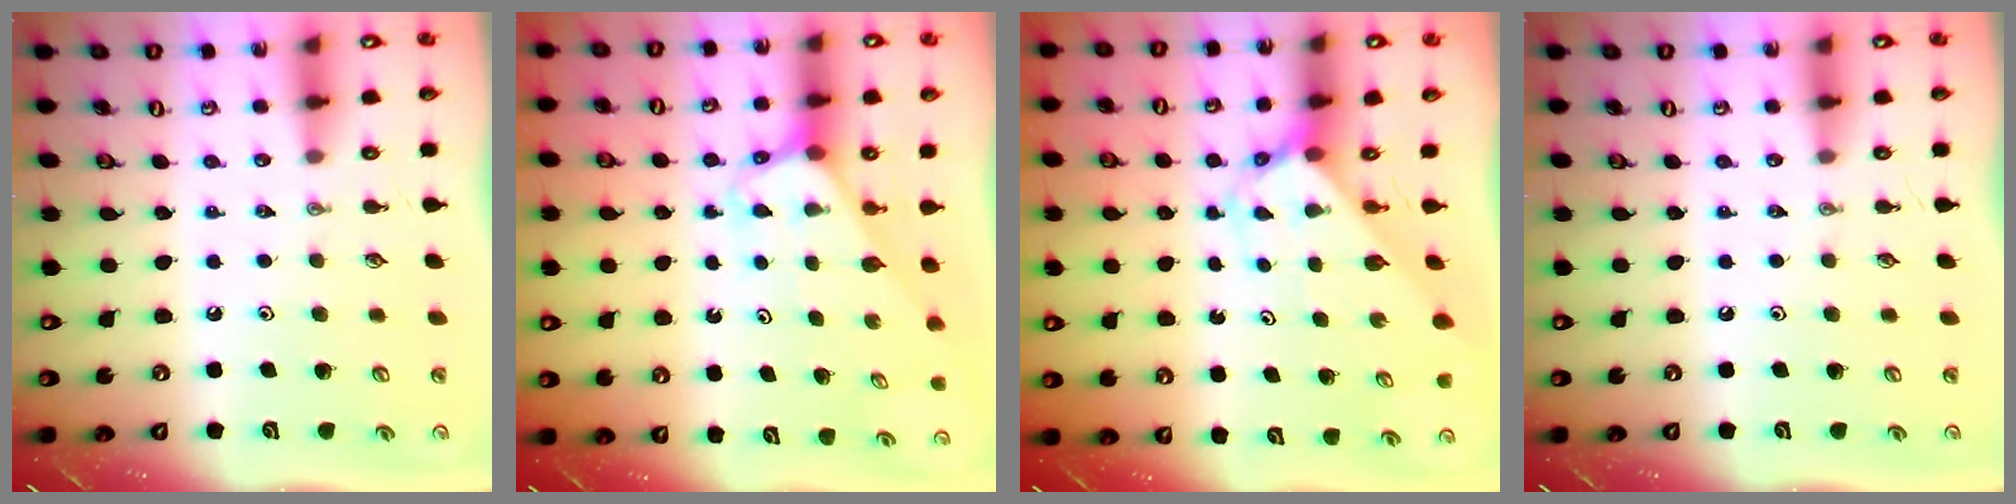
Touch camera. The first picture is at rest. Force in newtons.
{"total": 3.2, "press": 3.2, "slide": 0.2}
{"total": 2.6, "press": 2.6, "slide": 0.2}
{"total": 0.0}